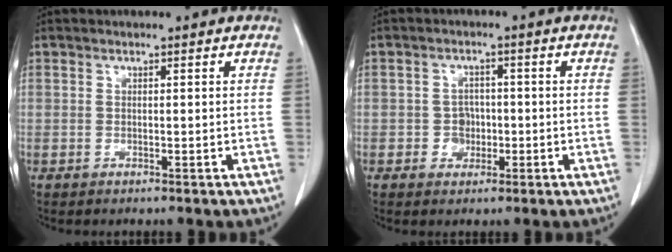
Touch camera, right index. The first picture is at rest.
{"total": 3.0, "force": [-0.6, 2.8, 1.0], "torque": [-0.006, 0.008, -0.006]}